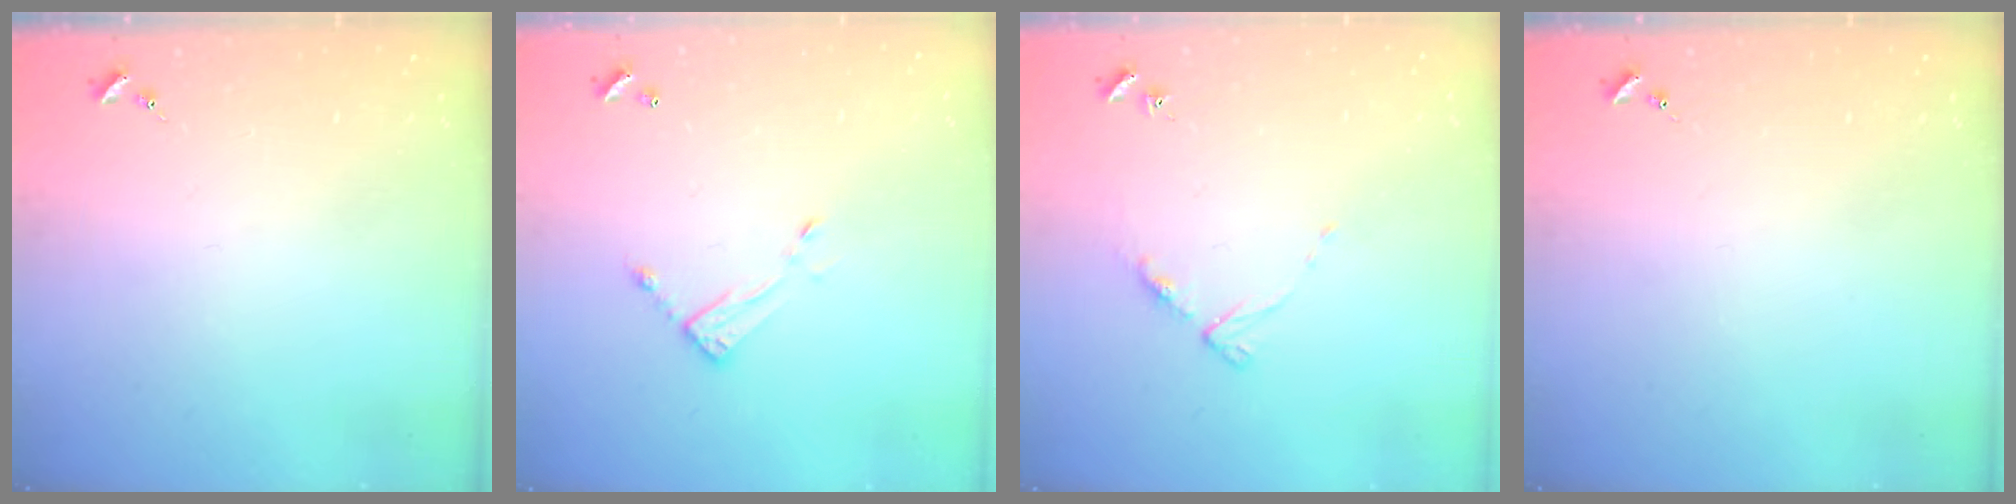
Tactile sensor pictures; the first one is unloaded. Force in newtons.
{"total": 7.2, "press": 7.2, "slide": 0.3}
{"total": 5.2, "press": 5.1, "slide": 0.7}
{"total": 0.0}